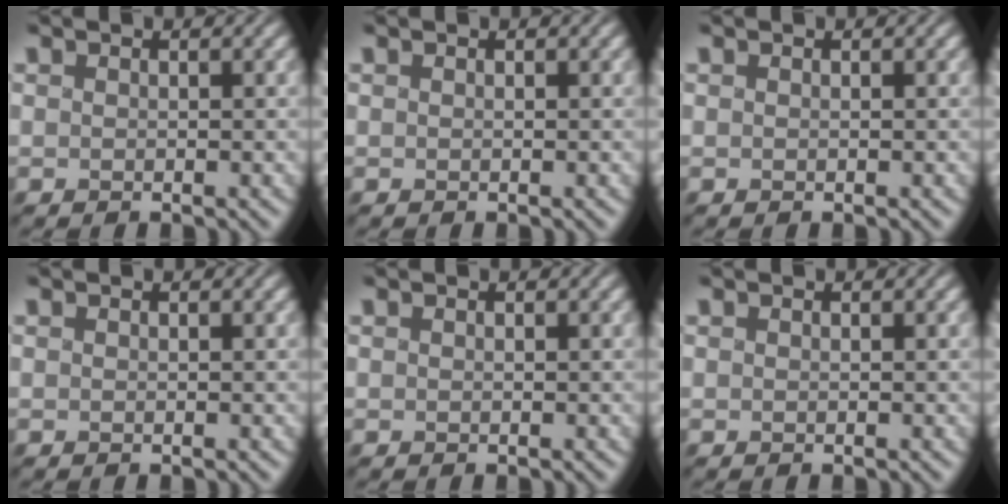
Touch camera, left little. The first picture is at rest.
{"total": 0.0}
{"total": 0.0}
{"total": 0.0}
{"total": 0.0}
{"total": 0.0}